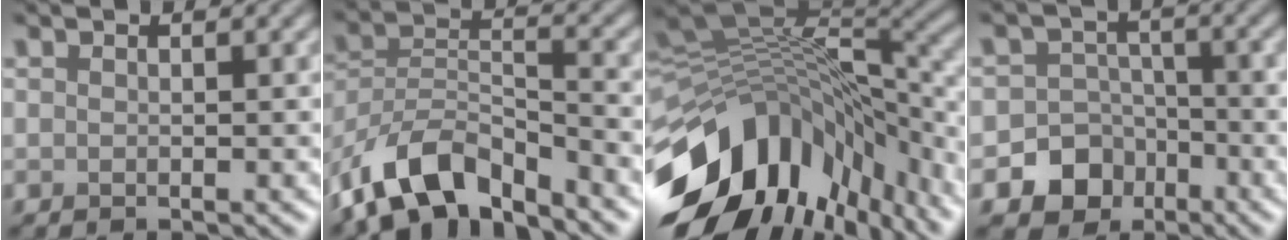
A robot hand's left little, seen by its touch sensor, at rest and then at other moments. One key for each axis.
{"total": 8.8, "fx": -6.7, "fy": 3.4, "fz": 4.6, "tx": -0.078, "ty": -0.006, "tz": -0.134}
{"total": 15.0, "fx": -6.5, "fy": 8.9, "fz": 10.3, "tx": -0.193, "ty": -0.002, "tz": -0.102}
{"total": 7.9, "fx": -4.0, "fy": 6.7, "fz": 1.4, "tx": 0.002, "ty": -0.020, "tz": -0.087}